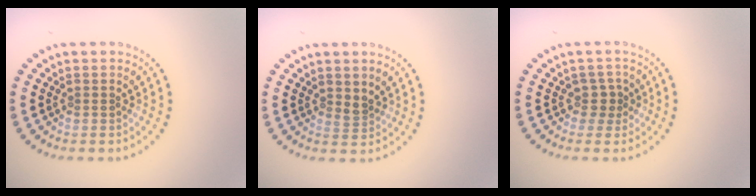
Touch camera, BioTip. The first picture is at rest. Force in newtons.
{"total": 1.2, "press": 0.9, "slide": 0.8}
{"total": 1.2, "press": 0.9, "slide": 0.8}